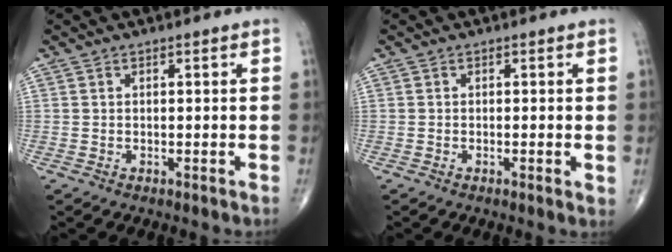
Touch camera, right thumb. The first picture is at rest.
{"total": 1.3, "force": [-0.2, 0.3, 1.3], "torque": [-0.024, -0.005, -0.005]}